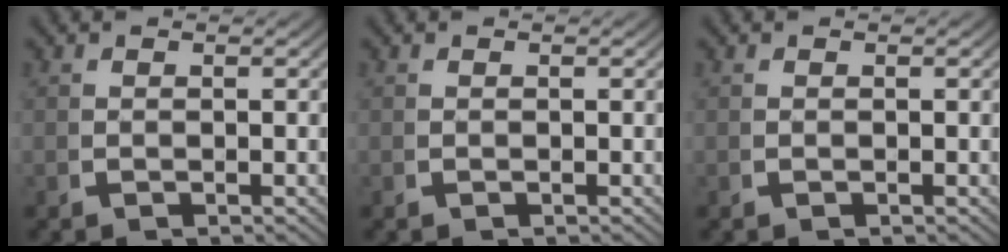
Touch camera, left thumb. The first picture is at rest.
{"total": 0.0}
{"total": 0.0}